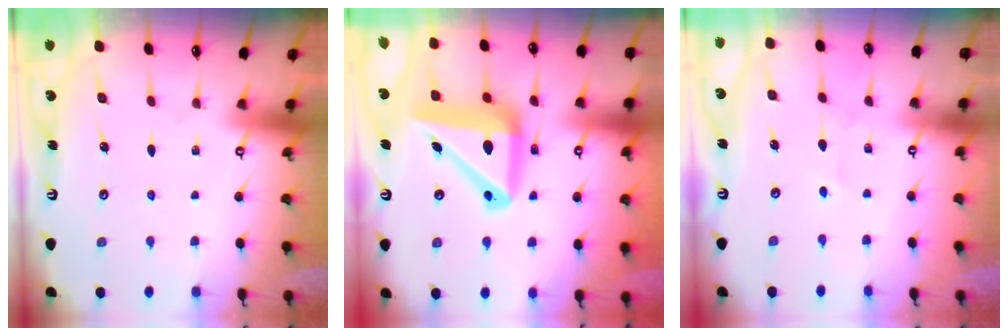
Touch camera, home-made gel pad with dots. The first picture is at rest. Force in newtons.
{"total": 16.7, "press": 16.6, "slide": 2.3}
{"total": 2.0, "press": 1.8, "slide": 0.9}